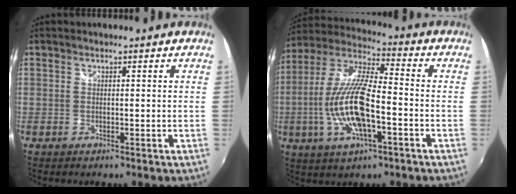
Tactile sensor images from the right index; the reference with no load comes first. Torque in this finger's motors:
{"motor_torque": [2.14, 0.00, 1.05, 0.21]}